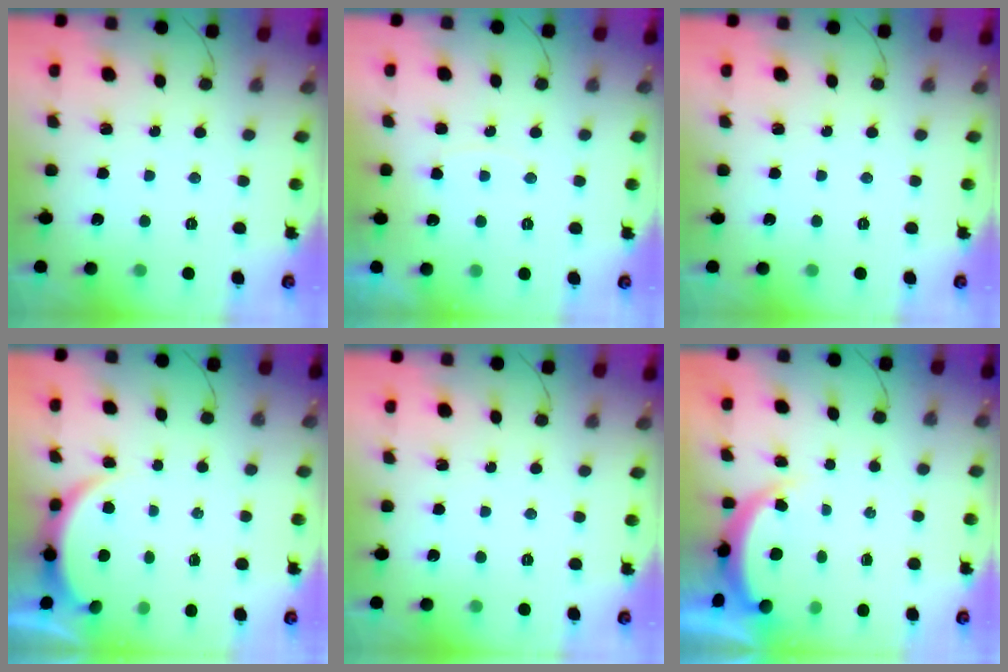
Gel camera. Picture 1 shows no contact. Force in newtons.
{"total": 3.8, "press": 3.8, "slide": 0.4}
{"total": 0.0}
{"total": 3.4, "press": 3.3, "slide": 0.6}
{"total": 0.0}
{"total": 4.4, "press": 4.4, "slide": 0.3}